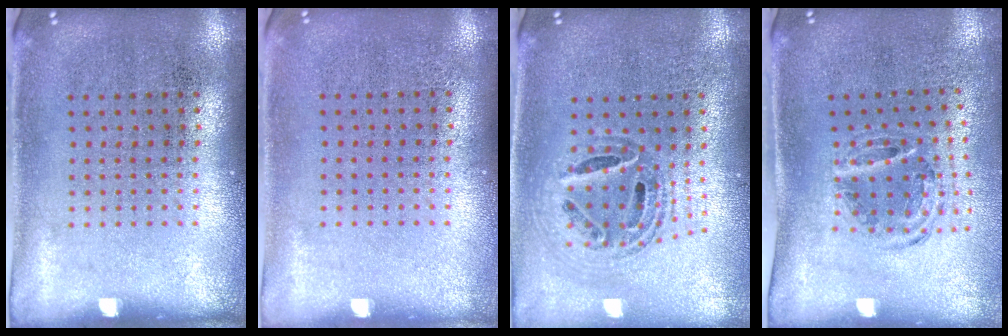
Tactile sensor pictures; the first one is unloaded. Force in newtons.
{"total": 0.0}
{"total": 0.9, "press": 0.9, "slide": 0.2}
{"total": 1.1, "press": 1.0, "slide": 0.3}